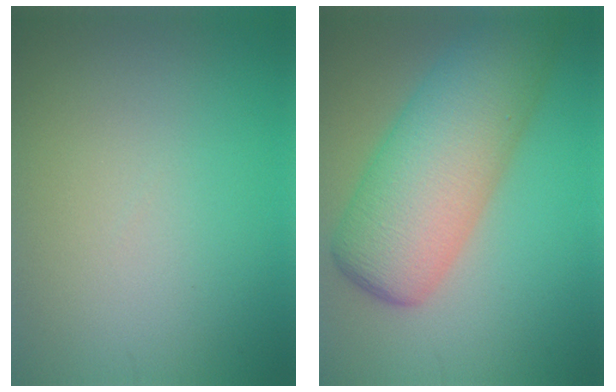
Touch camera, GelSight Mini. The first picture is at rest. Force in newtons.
{"total": 7.9, "press": 7.9, "slide": 0.3}